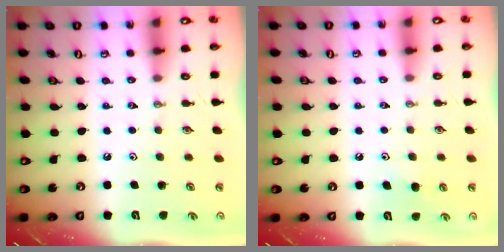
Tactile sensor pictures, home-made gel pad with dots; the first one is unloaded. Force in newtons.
{"total": 5.5, "press": 5.4, "slide": 1.2}